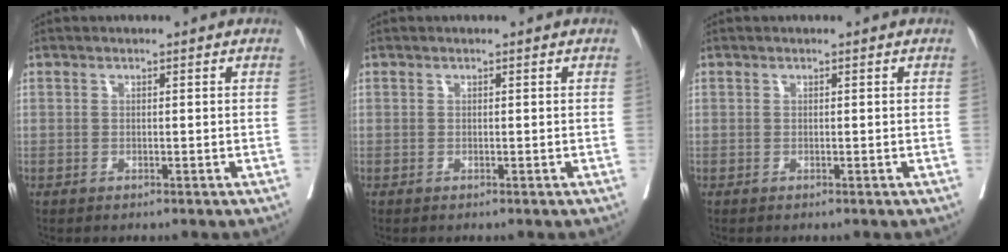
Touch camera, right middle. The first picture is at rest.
{"total": 0.0}
{"total": 0.0}